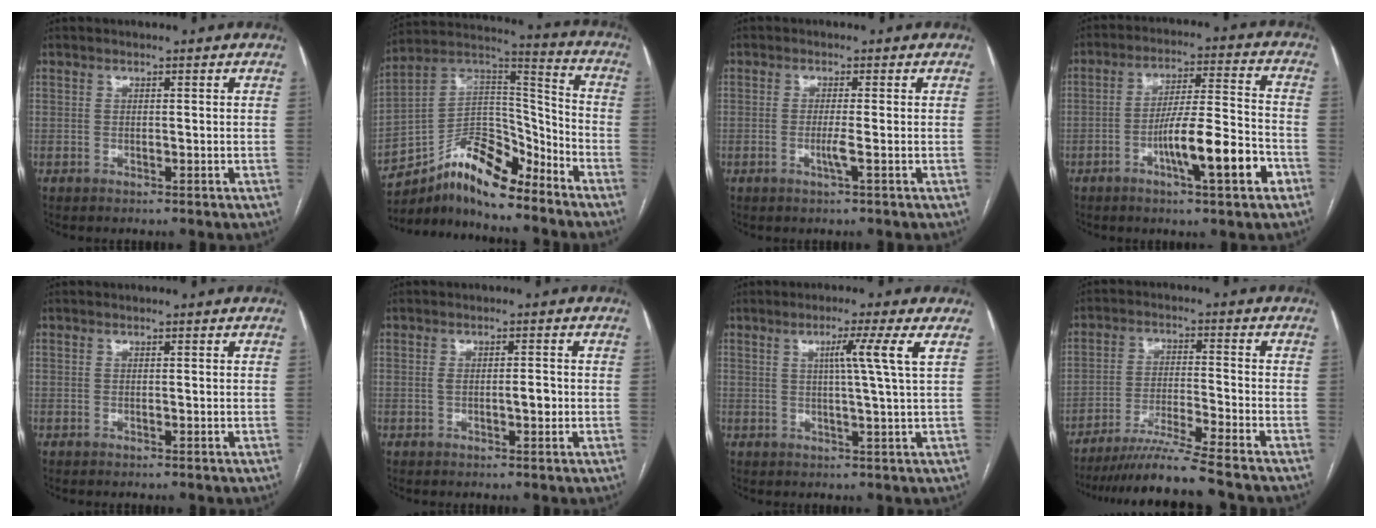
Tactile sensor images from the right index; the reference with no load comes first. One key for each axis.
{"total": 15.5, "fx": -12.5, "fy": 4.5, "fz": 7.9, "tx": -0.126, "ty": 0.044, "tz": -0.220}
{"total": 2.0, "fx": -0.6, "fy": -0.5, "fz": 1.8, "tx": -0.037, "ty": -0.004, "tz": -0.013}
{"total": 12.4, "fx": -5.1, "fy": 0.9, "fz": 11.2, "tx": -0.182, "ty": 0.005, "tz": -0.080}
{"total": 0.0}
{"total": 2.6, "fx": -0.4, "fy": 0.7, "fz": 2.5, "tx": -0.044, "ty": 0.002, "tz": -0.004}
{"total": 5.5, "fx": 1.8, "fy": -1.7, "fz": 4.9, "tx": -0.081, "ty": -0.004, "tz": 0.030}
{"total": 10.5, "fx": -9.1, "fy": -2.0, "fz": 4.9, "tx": -0.070, "ty": -0.029, "tz": -0.154}